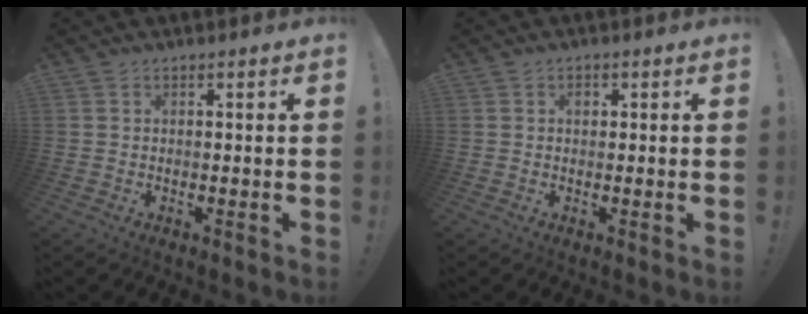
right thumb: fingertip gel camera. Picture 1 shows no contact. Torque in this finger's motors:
{"motor_torque": [0.16, 0.71, 0.31, -0.25, 0.00]}